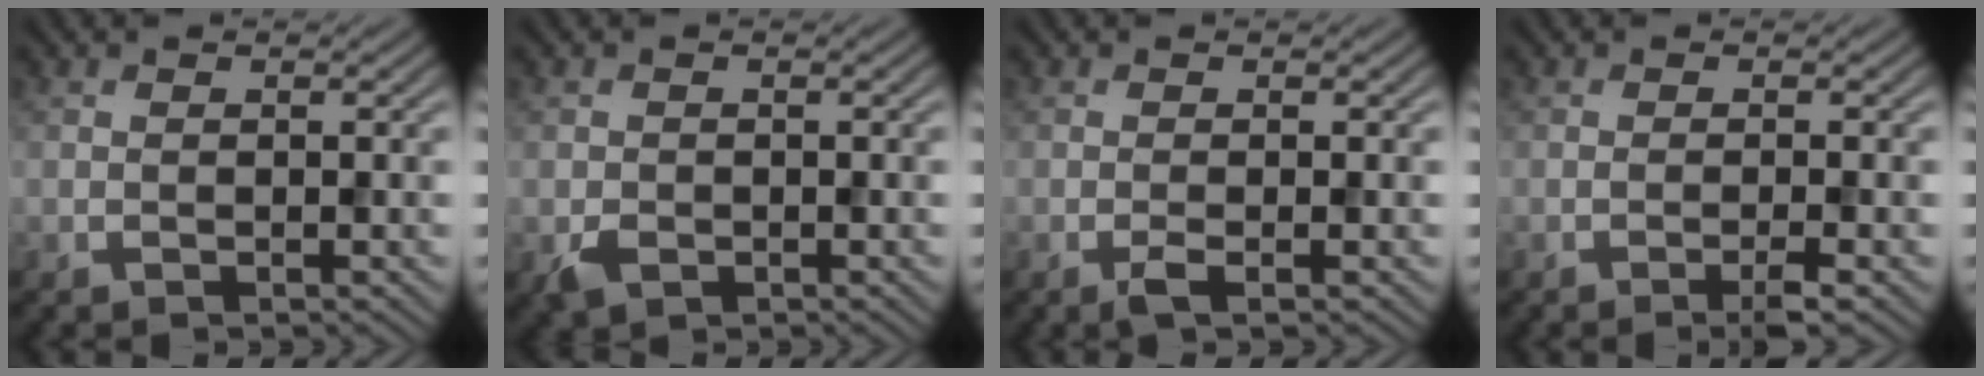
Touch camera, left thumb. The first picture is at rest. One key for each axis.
{"total": 1.9, "fx": -0.7, "fy": 1.4, "fz": 0.9, "tx": -0.022, "ty": -0.010, "tz": -0.015}
{"total": 1.2, "fx": -0.6, "fy": 0.1, "fz": 1.0, "tx": -0.021, "ty": 0.001, "tz": -0.015}
{"total": 1.9, "fx": -0.9, "fy": 0.0, "fz": 1.7, "tx": -0.028, "ty": 0.005, "tz": -0.025}